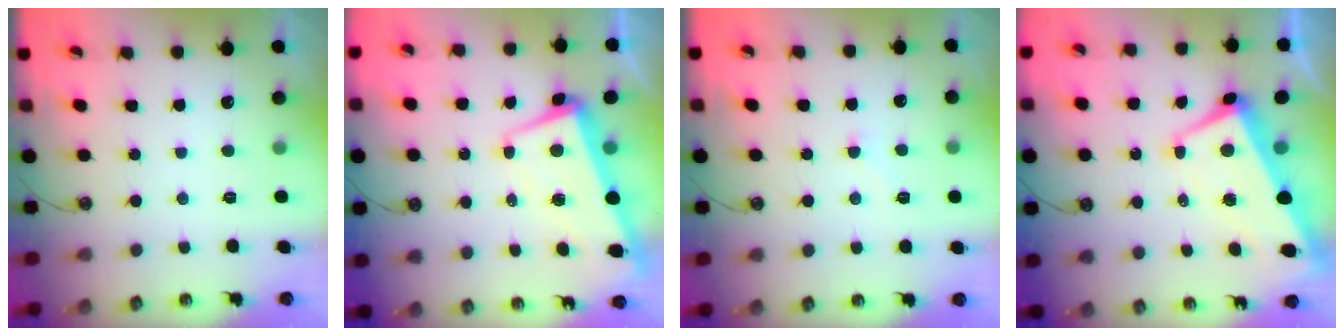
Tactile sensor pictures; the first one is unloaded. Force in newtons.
{"total": 1.7, "press": 0.4, "slide": 1.7}
{"total": 3.9, "press": 3.9, "slide": 0.4}
{"total": 1.7, "press": 1.1, "slide": 1.3}